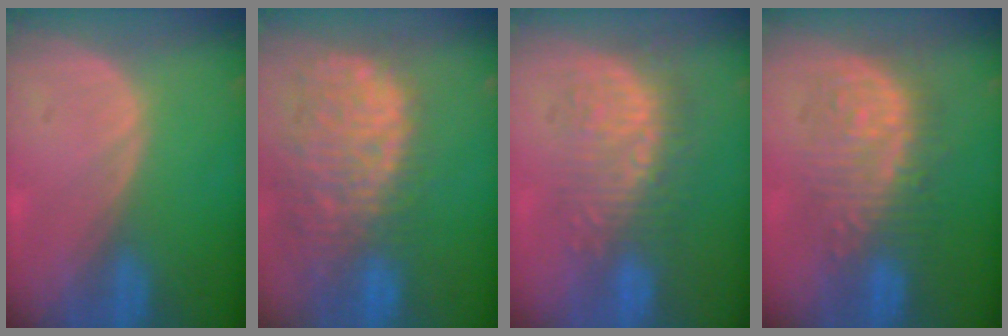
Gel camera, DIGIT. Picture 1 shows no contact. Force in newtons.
{"total": 14.1, "press": 11.6, "slide": 8.1}
{"total": 8.9, "press": 8.7, "slide": 2.0}
{"total": 9.0, "press": 9.0, "slide": 0.6}